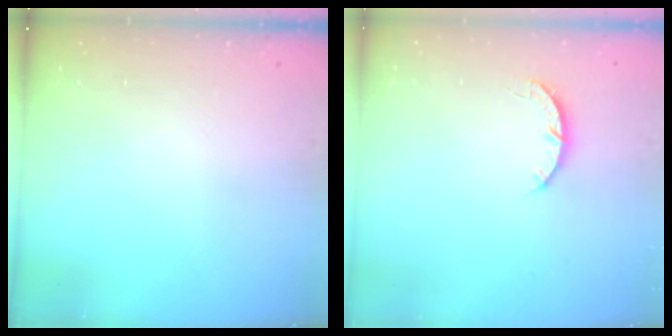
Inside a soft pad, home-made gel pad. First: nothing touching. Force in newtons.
{"total": 3.7, "press": 3.7, "slide": 0.4}